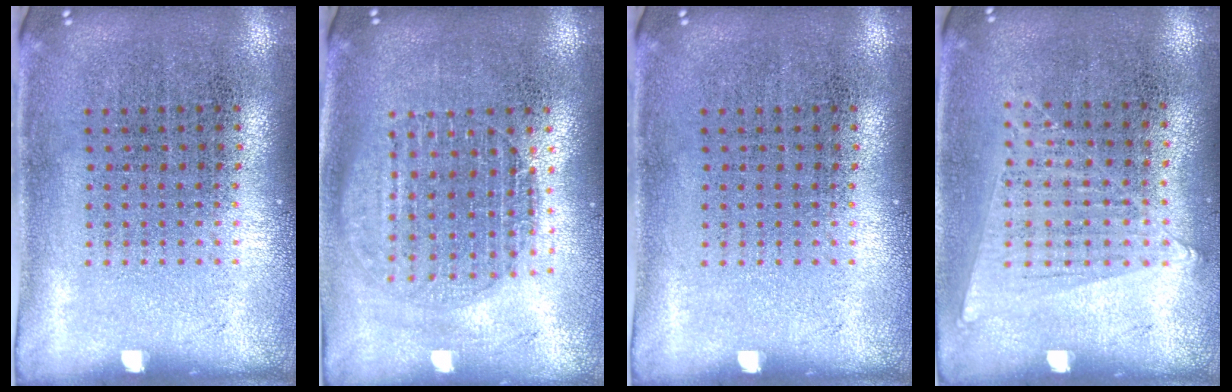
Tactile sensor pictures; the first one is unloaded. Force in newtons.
{"total": 1.6, "press": 1.5, "slide": 0.7}
{"total": 0.0}
{"total": 1.0, "press": 1.0, "slide": 0.4}